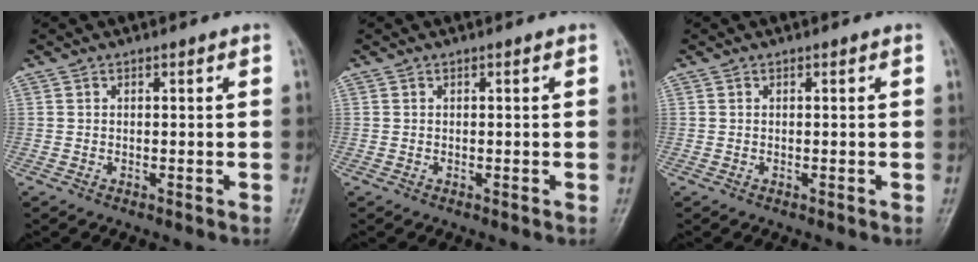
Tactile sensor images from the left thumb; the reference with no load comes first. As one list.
[{"total": 0.0}, {"total": 0.0}]